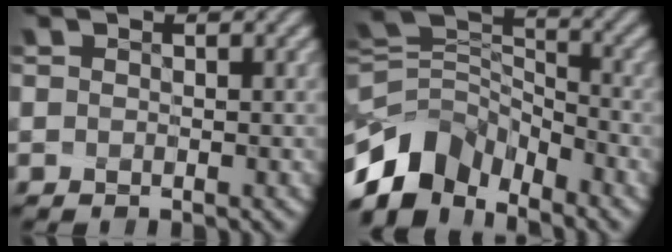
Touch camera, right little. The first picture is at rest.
{"total": 7.4, "force": [-4.9, 4.5, 3.2], "torque": [-0.049, 0.009, -0.101]}